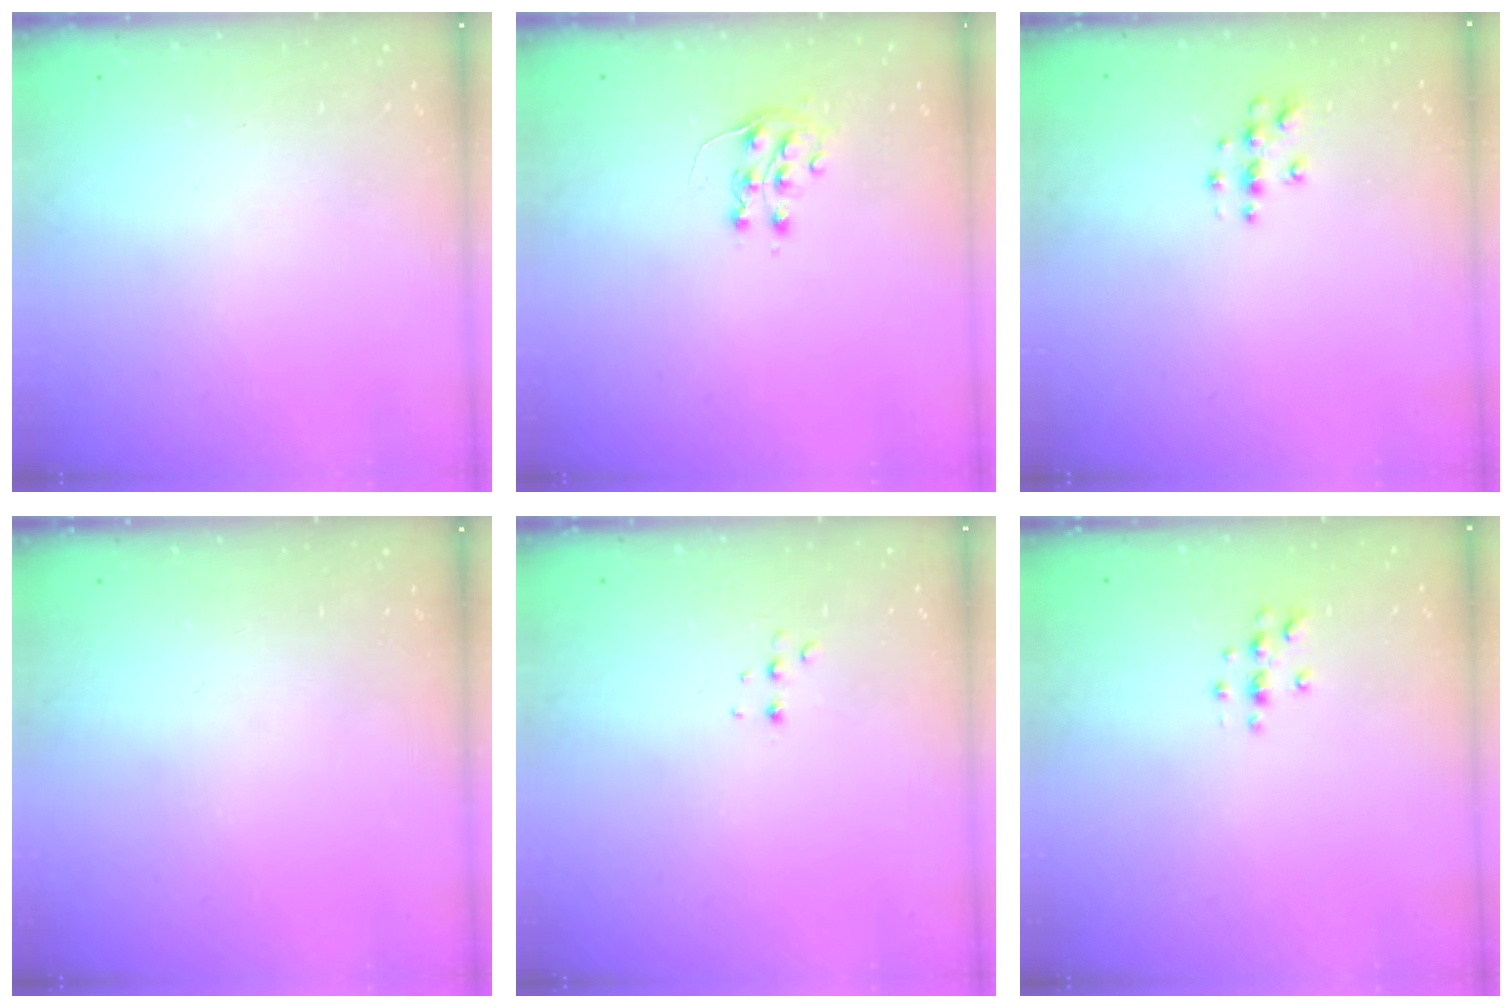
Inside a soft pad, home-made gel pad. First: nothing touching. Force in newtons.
{"total": 7.3, "press": 7.3, "slide": 0.5}
{"total": 3.7, "press": 3.7, "slide": 0.2}
{"total": 0.0}
{"total": 4.2, "press": 4.1, "slide": 0.9}
{"total": 3.4, "press": 3.4, "slide": 0.4}